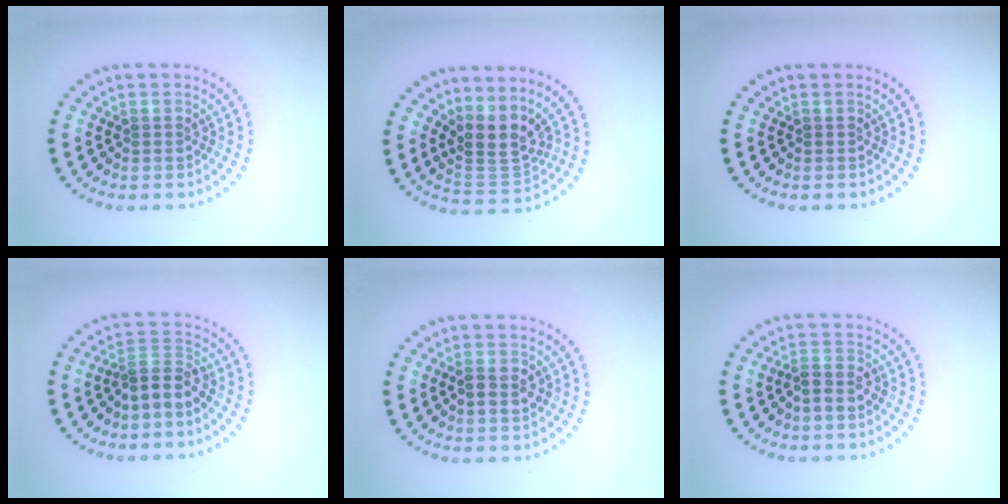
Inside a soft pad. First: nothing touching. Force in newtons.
{"total": 3.5, "press": 2.6, "slide": 2.4}
{"total": 0.0}
{"total": 2.7, "press": 2.0, "slide": 1.9}
{"total": 1.7, "press": 1.7, "slide": 0.0}
{"total": 1.8, "press": 1.6, "slide": 0.8}